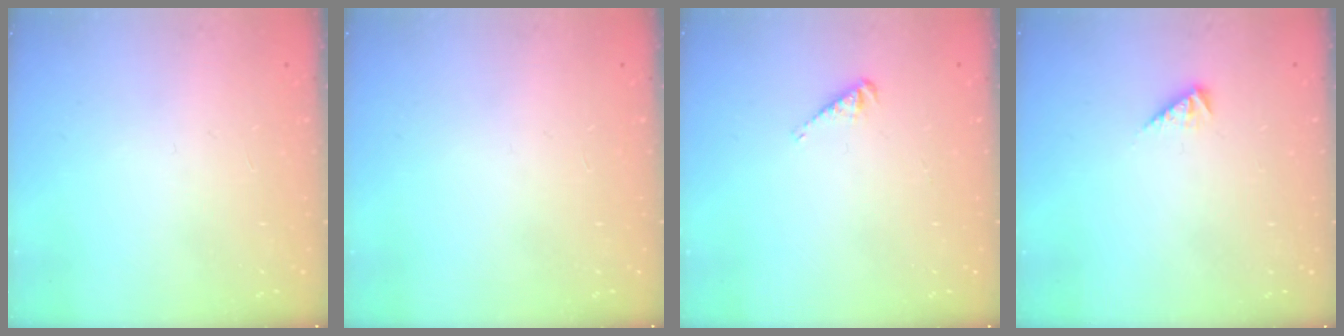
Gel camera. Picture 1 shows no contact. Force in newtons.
{"total": 0.0}
{"total": 2.6, "press": 2.5, "slide": 0.4}
{"total": 2.9, "press": 2.9, "slide": 0.5}